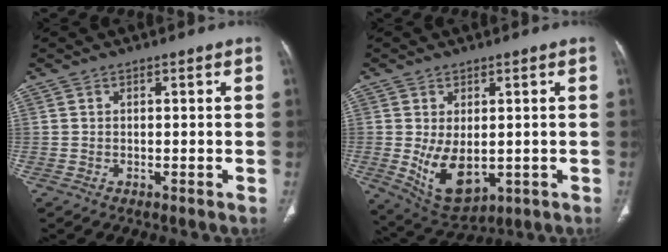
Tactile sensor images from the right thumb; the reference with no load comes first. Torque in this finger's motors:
{"motor_torque": [-0.31, 0.78, 1.13, 0.14, 0.29]}